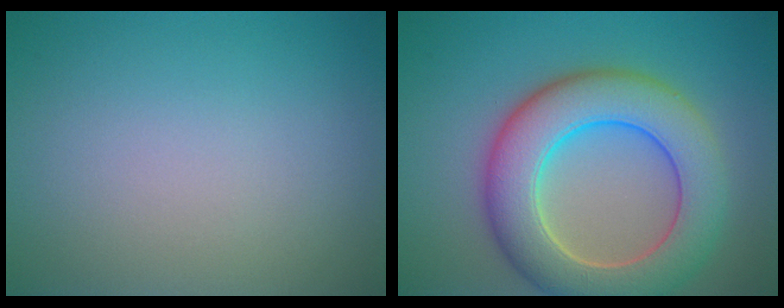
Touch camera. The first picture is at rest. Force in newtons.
{"total": 9.0, "press": 9.0, "slide": 0.5}